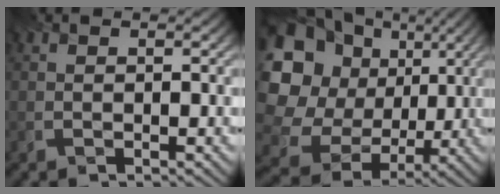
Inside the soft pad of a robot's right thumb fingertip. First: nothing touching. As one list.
[{"total": 19.0, "force": [3.5, 16.2, 9.2], "torque": [-0.270, 0.000, 0.074]}]